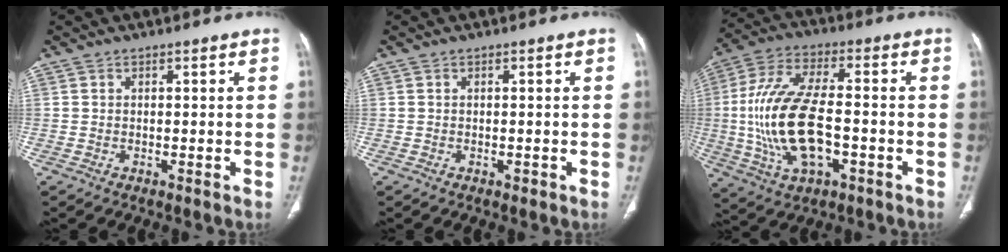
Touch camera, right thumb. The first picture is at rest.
{"total": 0.5, "force": [-0.2, 0.3, 0.3], "torque": [-0.003, 0.000, -0.003]}
{"total": 18.5, "force": [-2.7, 8.7, 16.1], "torque": [-0.333, 0.019, -0.043]}